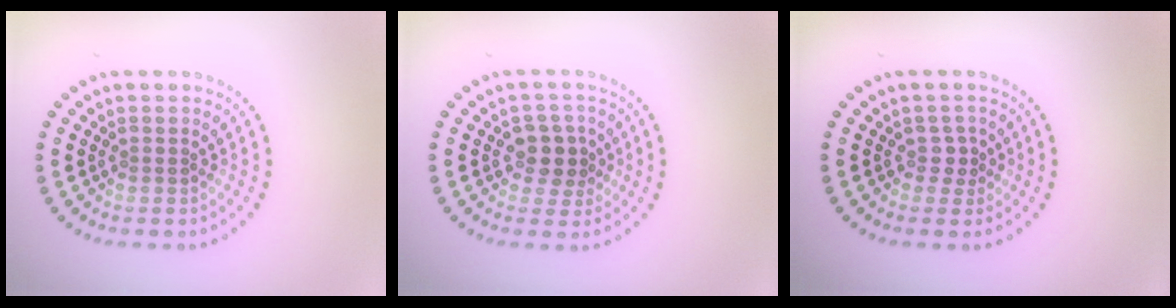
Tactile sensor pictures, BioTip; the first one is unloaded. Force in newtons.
{"total": 3.0, "press": 2.8, "slide": 1.1}
{"total": 1.2, "press": 0.9, "slide": 0.8}